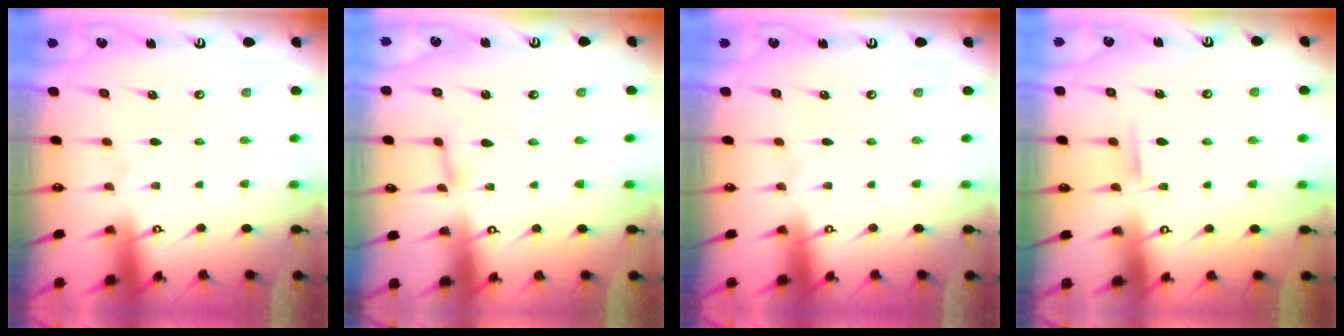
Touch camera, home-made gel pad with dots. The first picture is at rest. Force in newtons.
{"total": 2.8, "press": 2.8, "slide": 0.2}
{"total": 0.0}
{"total": 4.8, "press": 4.8, "slide": 0.8}